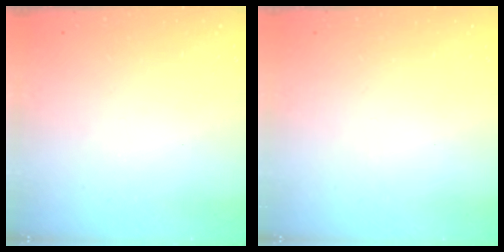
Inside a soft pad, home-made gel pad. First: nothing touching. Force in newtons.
{"total": 1.6, "press": 1.5, "slide": 0.1}